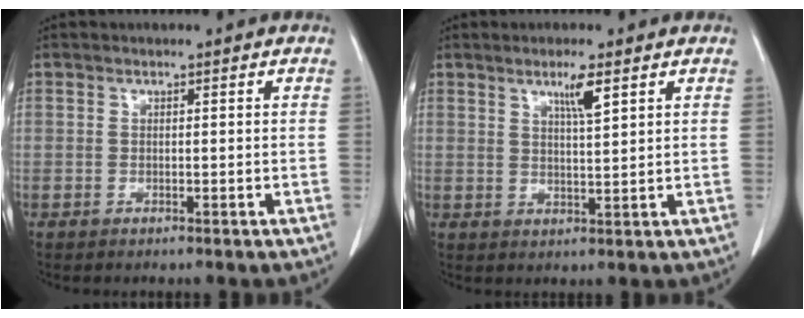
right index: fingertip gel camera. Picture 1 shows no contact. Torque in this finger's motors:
{"motor_torque": [0.08, 0.06, 0.05, 0.04]}